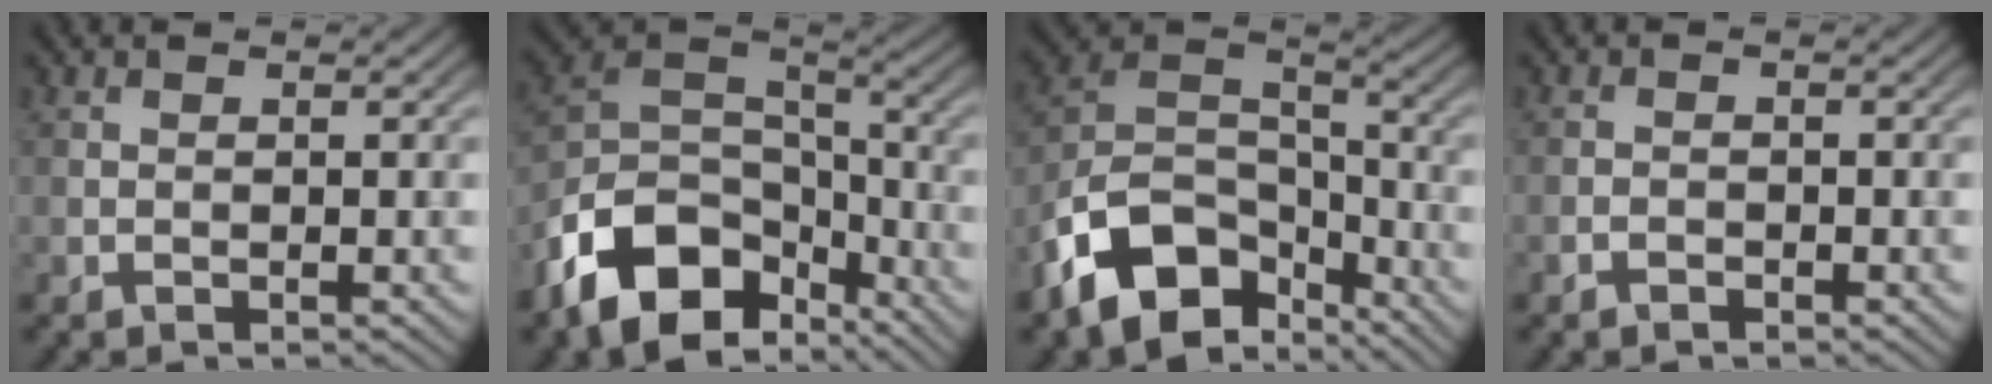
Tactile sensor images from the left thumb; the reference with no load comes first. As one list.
[{"total": 13.9, "force": [-8.0, 8.1, 7.9], "torque": [-0.179, -0.019, -0.153]}, {"total": 13.7, "force": [-8.1, 7.9, 7.8], "torque": [-0.172, -0.017, -0.157]}, {"total": 1.1, "force": [-0.8, 0.5, 0.4], "torque": [-0.006, 0.000, -0.017]}]